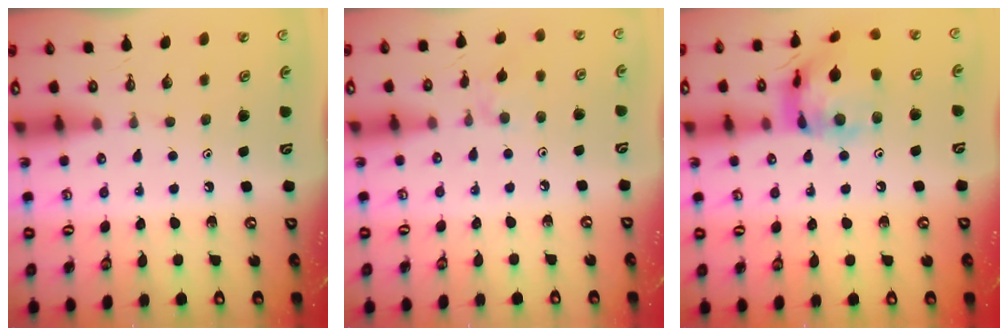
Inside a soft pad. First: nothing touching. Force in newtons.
{"total": 3.2, "press": 3.2, "slide": 0.5}
{"total": 16.4, "press": 16.3, "slide": 1.7}